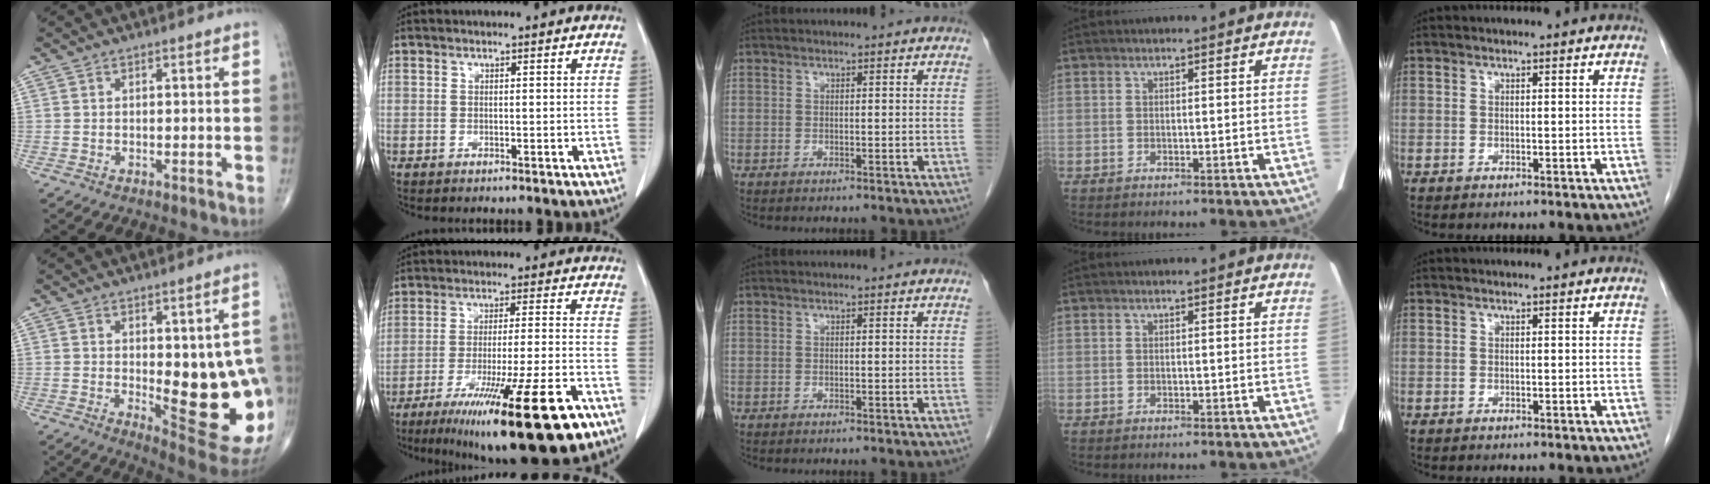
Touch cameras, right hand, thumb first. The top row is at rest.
{"thumb": {"total": 18.0, "force": [-1.6, 6.9, 16.5], "torque": [-0.175, -0.023, 0.004]}, "index": {"total": 20.5, "force": [-12.3, 1.1, 16.3], "torque": [-0.211, -0.040, -0.193]}}